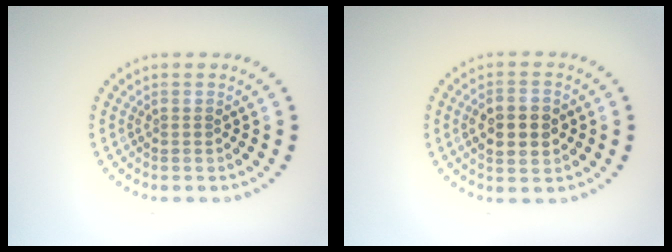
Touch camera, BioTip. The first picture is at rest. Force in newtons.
{"total": 4.5, "press": 4.5, "slide": 0.2}